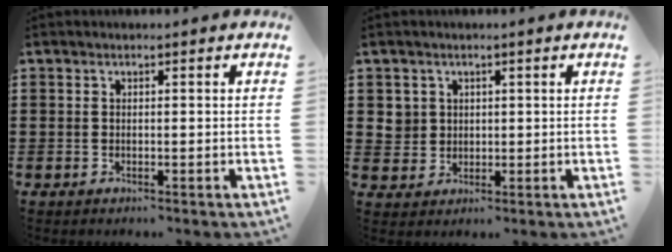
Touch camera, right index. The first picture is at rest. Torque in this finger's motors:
{"motor_torque": [-0.03, 0.12, -0.01, 0.00]}